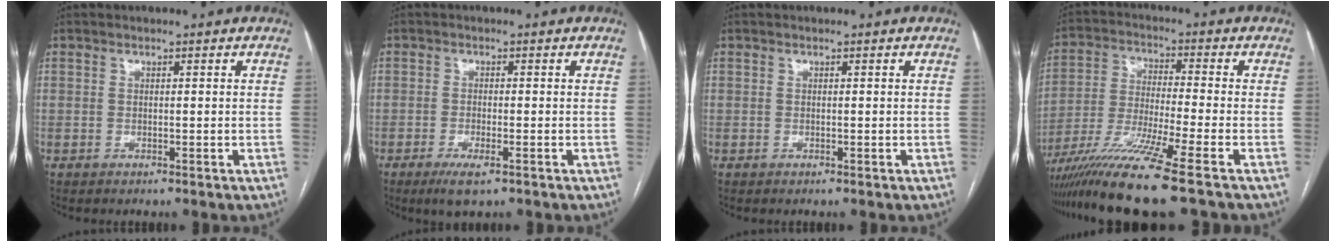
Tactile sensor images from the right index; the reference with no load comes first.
{"total": 3.9, "force": [-2.3, 0.8, 3.0], "torque": [-0.058, -0.007, -0.037]}
{"total": 0.0}
{"total": 13.3, "force": [-9.8, -2.3, 8.8], "torque": [-0.165, -0.034, -0.174]}